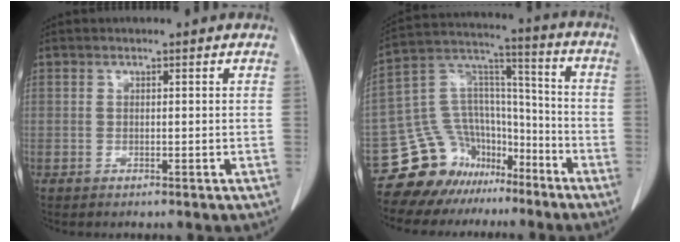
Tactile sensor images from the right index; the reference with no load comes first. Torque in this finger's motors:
{"motor_torque": [-0.04, -0.10, -0.25, -0.16]}